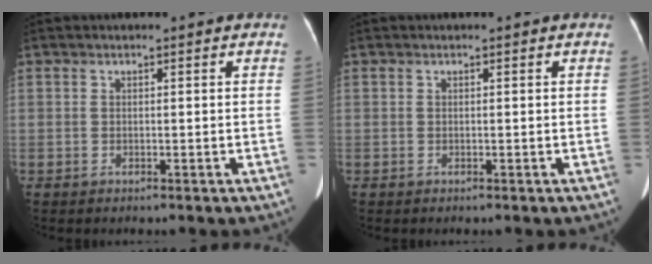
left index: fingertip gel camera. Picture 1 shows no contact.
{"total": 0.0}